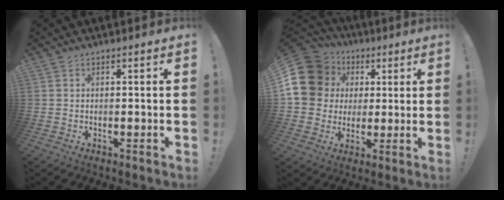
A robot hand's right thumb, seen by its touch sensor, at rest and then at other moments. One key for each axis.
{"total": 17.0, "fx": 4.5, "fy": 14.6, "fz": 7.6, "tx": -0.138, "ty": -0.009, "tz": 0.102}